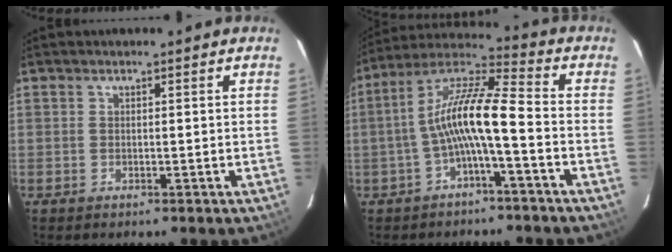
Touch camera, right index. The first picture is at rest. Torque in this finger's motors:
{"motor_torque": [1.65, -0.49, 0.95, 0.21]}